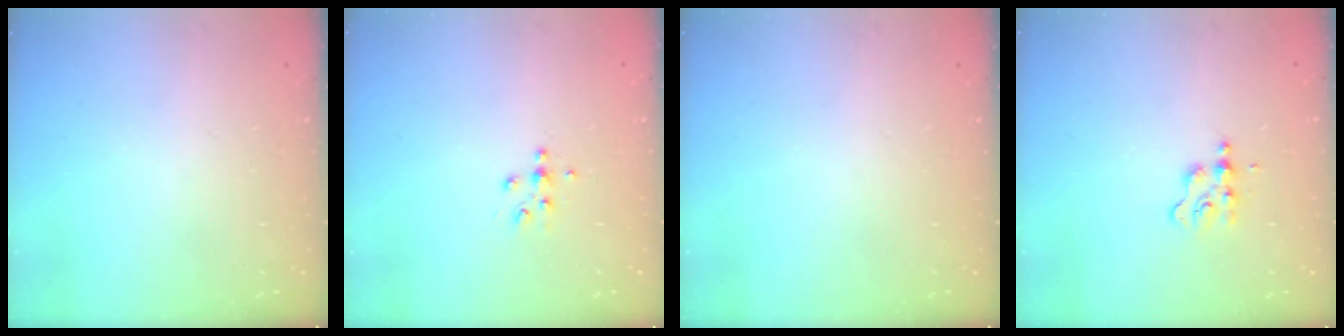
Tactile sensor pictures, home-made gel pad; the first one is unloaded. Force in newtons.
{"total": 4.9, "press": 4.8, "slide": 0.6}
{"total": 0.0}
{"total": 2.4, "press": 2.4, "slide": 0.3}